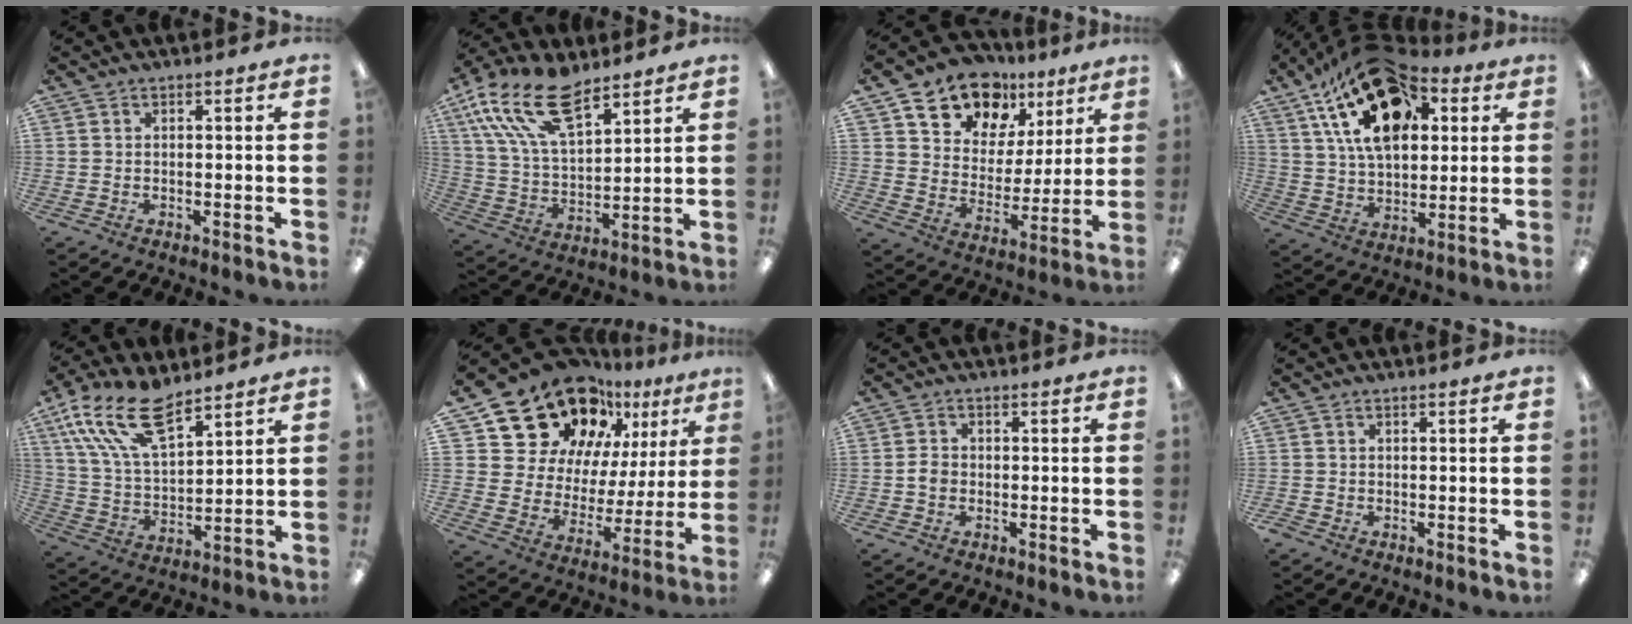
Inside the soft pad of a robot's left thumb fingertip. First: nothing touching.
{"total": 18.9, "force": [12.0, 8.8, 11.6], "torque": [-0.246, -0.048, 0.217]}
{"total": 13.2, "force": [10.1, 8.1, 2.7], "torque": [-0.055, -0.080, 0.190]}
{"total": 21.5, "force": [10.9, 12.7, 13.6], "torque": [-0.232, -0.041, 0.193]}
{"total": 17.3, "force": [11.3, 7.4, 10.8], "torque": [-0.238, -0.044, 0.205]}
{"total": 21.1, "force": [15.8, 11.9, 7.2], "torque": [-0.135, -0.112, 0.295]}
{"total": 2.3, "force": [-0.5, 1.8, 1.4], "torque": [-0.025, 0.005, -0.010]}
{"total": 0.8, "force": [-0.6, 0.6, 0.3], "torque": [-0.003, 0.001, -0.011]}